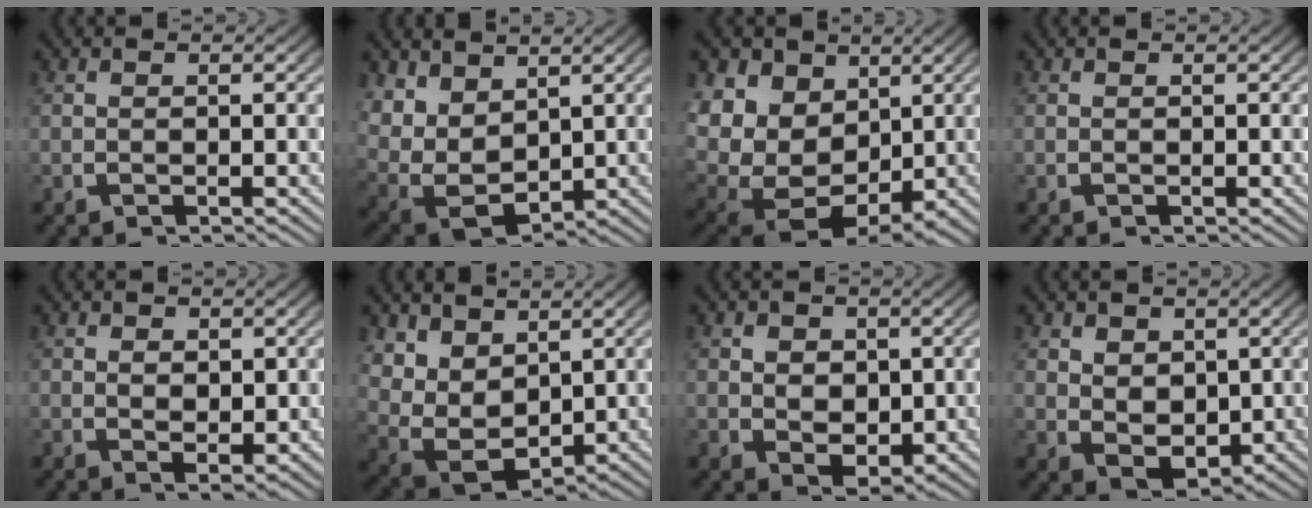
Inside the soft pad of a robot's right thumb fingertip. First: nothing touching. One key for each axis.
{"total": 10.6, "fx": -0.1, "fy": 8.4, "fz": 6.5, "tx": -0.181, "ty": -0.054, "tz": 0.023}
{"total": 17.4, "fx": -0.7, "fy": 14.0, "fz": 10.3, "tx": -0.274, "ty": -0.080, "tz": 0.010}
{"total": 0.0}
{"total": 1.9, "fx": 0.4, "fy": 1.3, "fz": 1.3, "tx": -0.023, "ty": -0.018, "tz": 0.017}
{"total": 9.6, "fx": -0.1, "fy": 7.6, "fz": 5.9, "tx": -0.163, "ty": -0.055, "tz": 0.020}
{"total": 4.6, "fx": -0.1, "fy": 3.6, "fz": 2.9, "tx": -0.053, "ty": -0.031, "tz": 0.012}
{"total": 5.6, "fx": 0.1, "fy": 4.3, "fz": 3.6, "tx": -0.085, "ty": -0.040, "tz": 0.022}